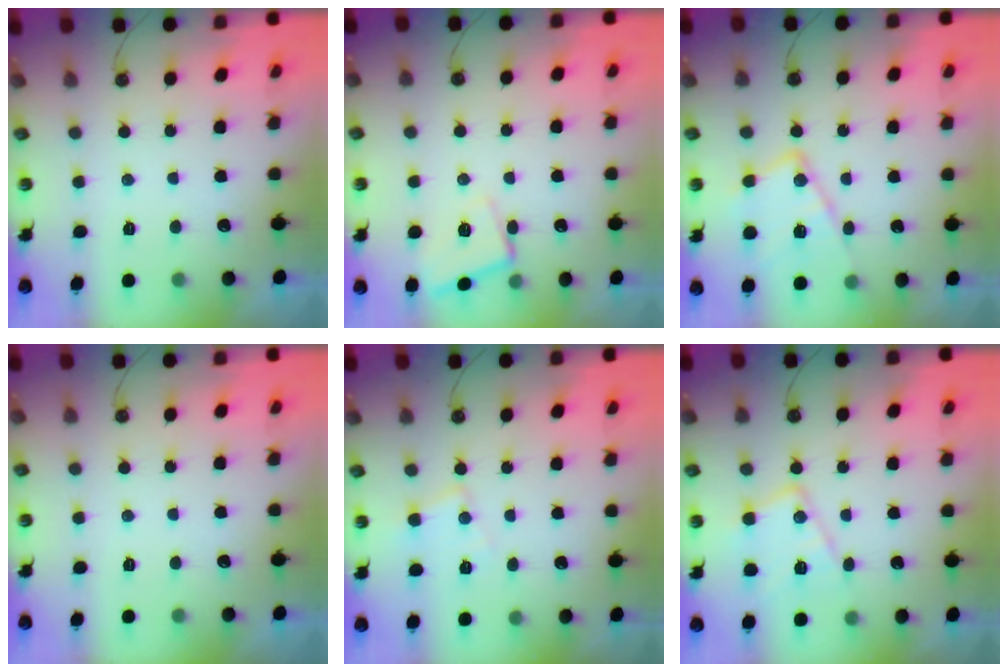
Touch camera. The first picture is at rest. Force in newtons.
{"total": 8.5, "press": 8.5, "slide": 1.0}
{"total": 15.7, "press": 15.6, "slide": 1.1}
{"total": 0.0}
{"total": 6.8, "press": 6.8, "slide": 0.4}
{"total": 13.5, "press": 13.4, "slide": 1.1}